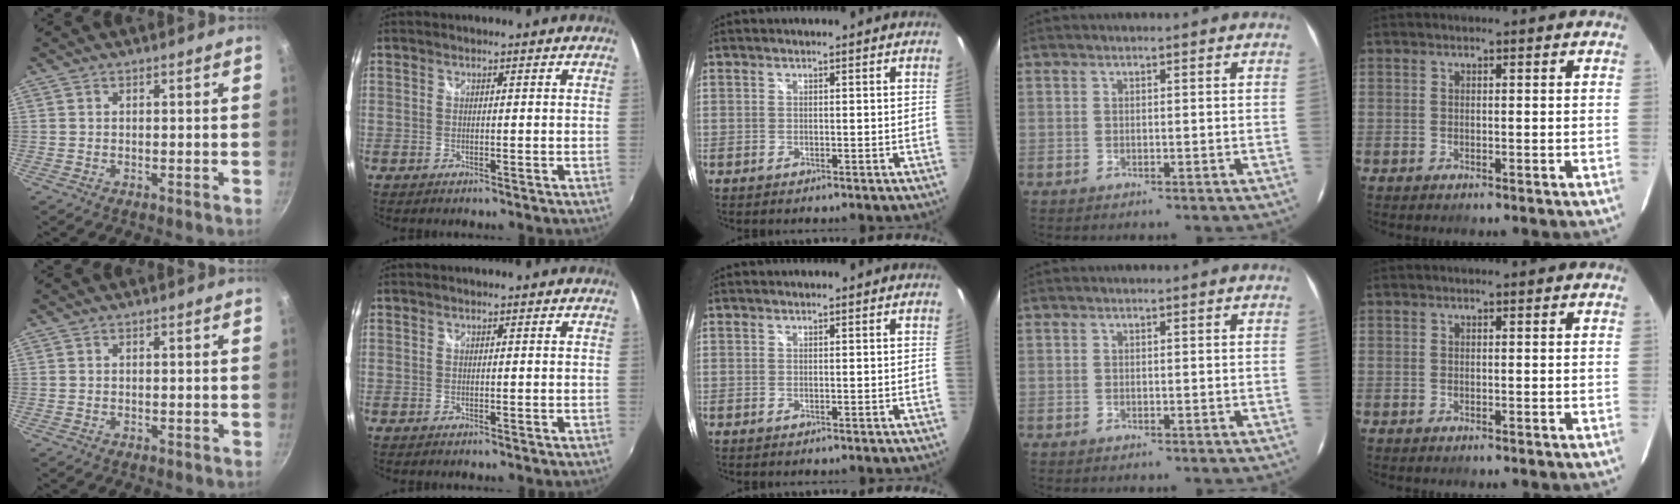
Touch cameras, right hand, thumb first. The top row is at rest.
{}